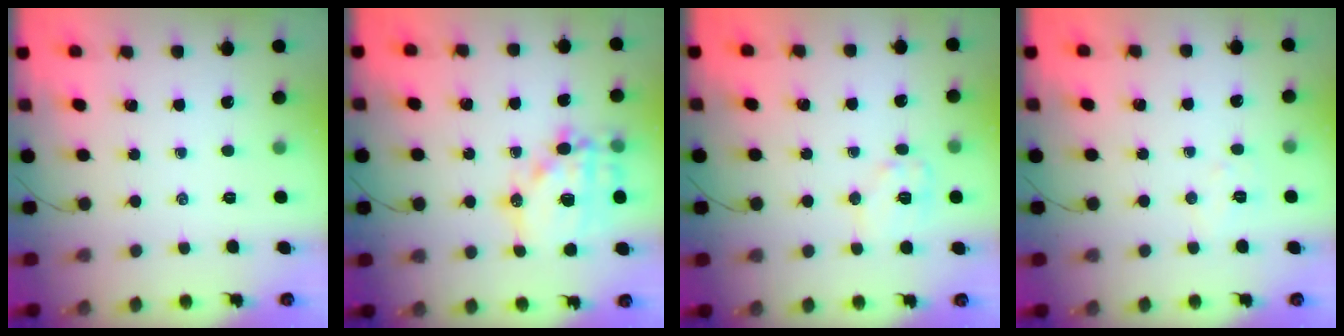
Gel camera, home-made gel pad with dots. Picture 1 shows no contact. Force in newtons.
{"total": 15.5, "press": 15.2, "slide": 2.8}
{"total": 8.1, "press": 8.1, "slide": 0.6}
{"total": 4.8, "press": 4.7, "slide": 0.9}